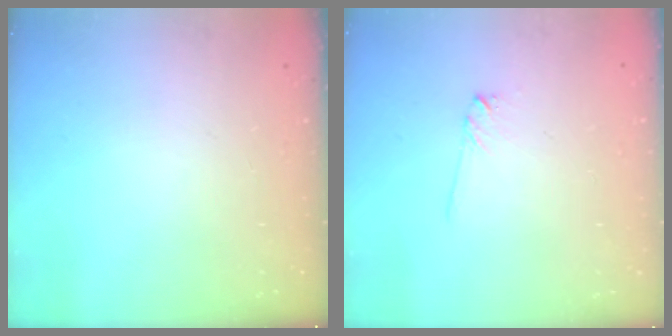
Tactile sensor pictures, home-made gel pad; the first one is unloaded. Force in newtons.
{"total": 3.6, "press": 3.5, "slide": 0.5}